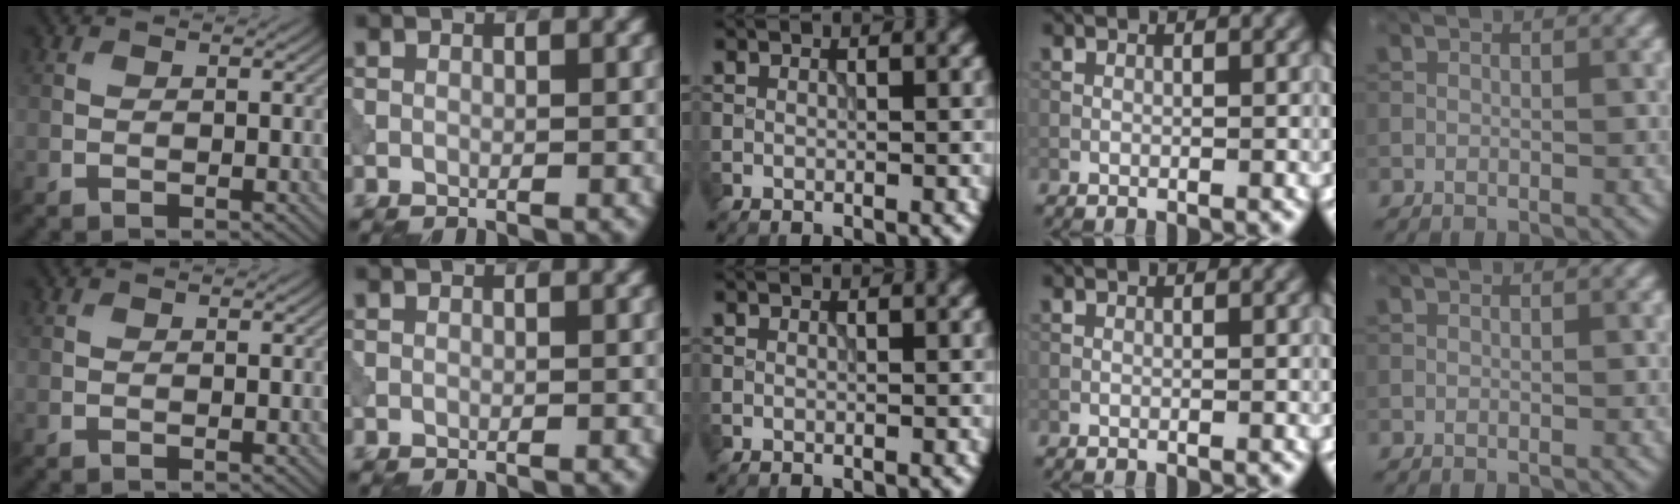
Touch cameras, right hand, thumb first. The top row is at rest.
{}